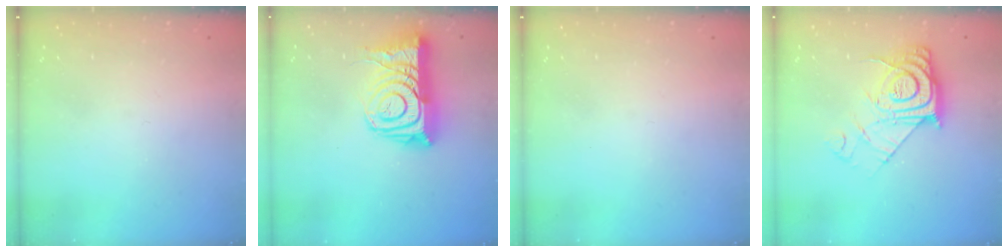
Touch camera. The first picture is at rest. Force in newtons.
{"total": 16.4, "press": 16.3, "slide": 1.5}
{"total": 0.0}
{"total": 12.3, "press": 12.3, "slide": 1.1}